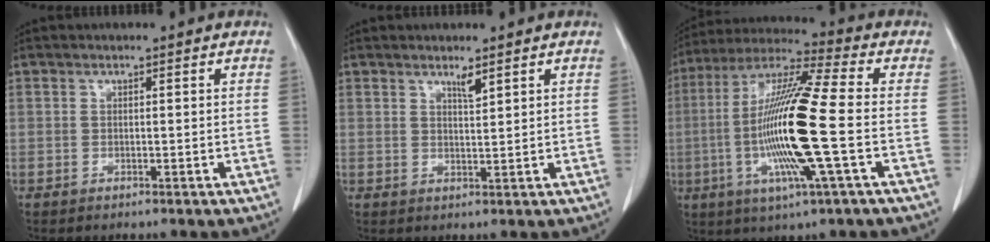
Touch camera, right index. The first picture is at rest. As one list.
[{"total": 1.8, "force": [1.4, 0.1, 1.2], "torque": [-0.023, -0.006, 0.027]}, {"total": 18.4, "force": [-2.9, 0.3, 18.1], "torque": [-0.366, -0.009, -0.065]}]